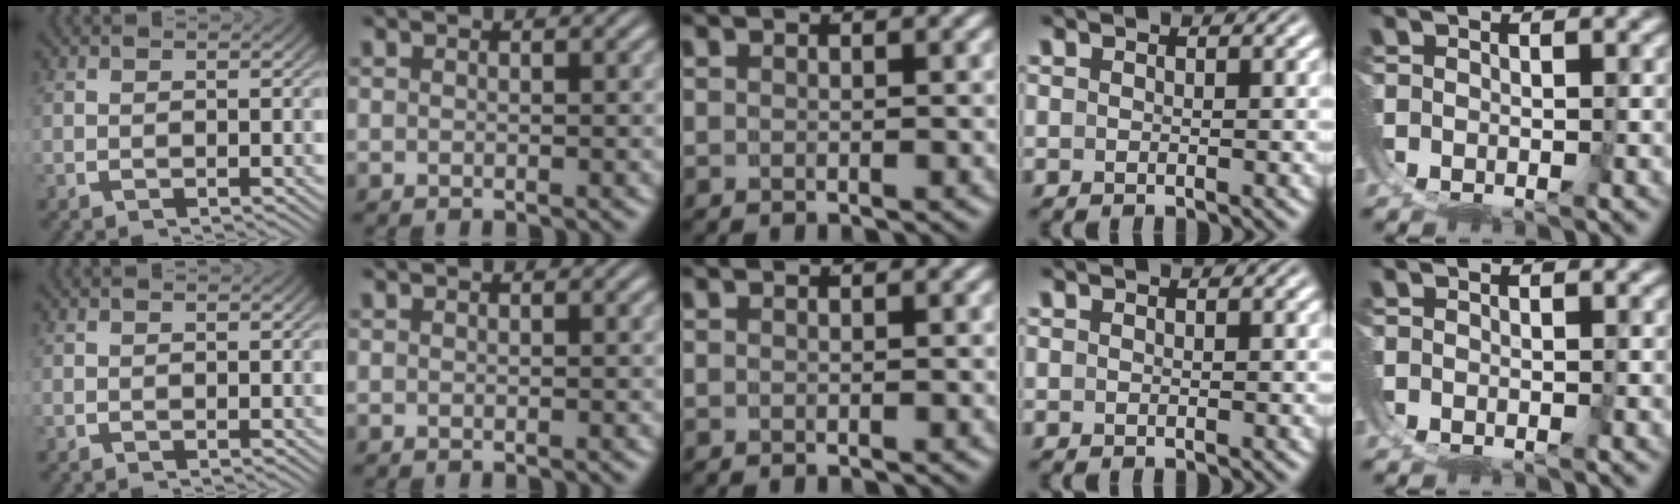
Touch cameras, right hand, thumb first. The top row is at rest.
{}